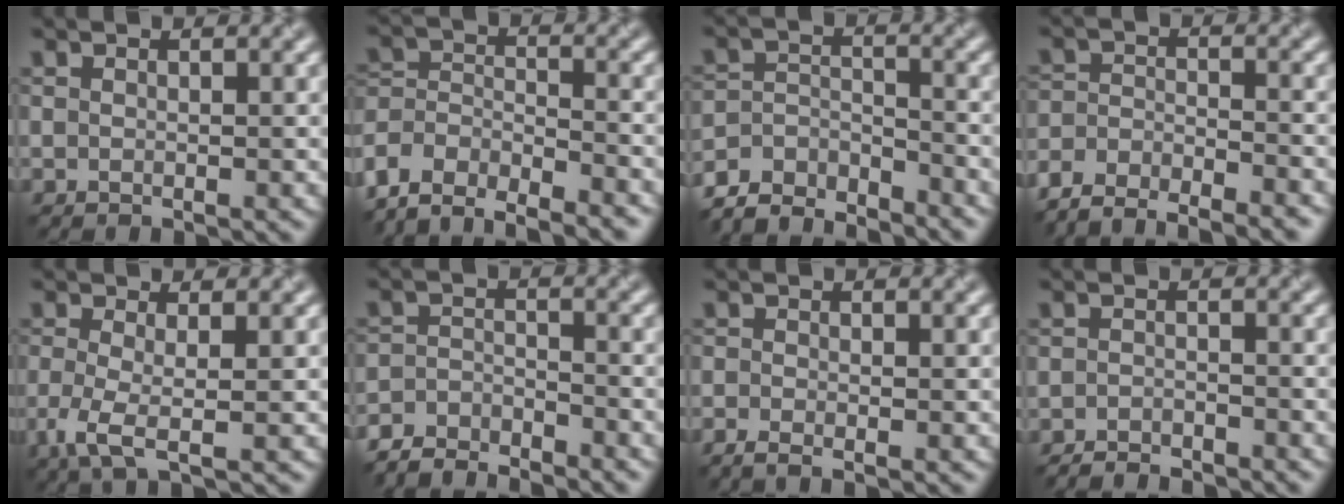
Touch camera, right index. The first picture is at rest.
{"total": 7.5, "force": [-6.8, 2.6, 2.0], "torque": [-0.026, -0.002, -0.116]}
{"total": 6.1, "force": [-5.7, 1.6, 1.3], "torque": [-0.024, -0.004, -0.112]}
{"total": 6.7, "force": [-6.3, 1.2, 1.8], "torque": [-0.033, -0.013, -0.106]}
{"total": 3.2, "force": [-1.0, 0.8, 2.9], "torque": [-0.077, -0.005, -0.023]}
{"total": 4.2, "force": [-4.2, 0.5, 0.5], "torque": [-0.013, 0.000, -0.085]}
{"total": 1.6, "force": [-1.2, 0.2, 1.0], "torque": [-0.025, -0.004, -0.031]}
{"total": 2.8, "force": [-2.7, 0.1, 0.4], "torque": [-0.006, -0.001, -0.051]}